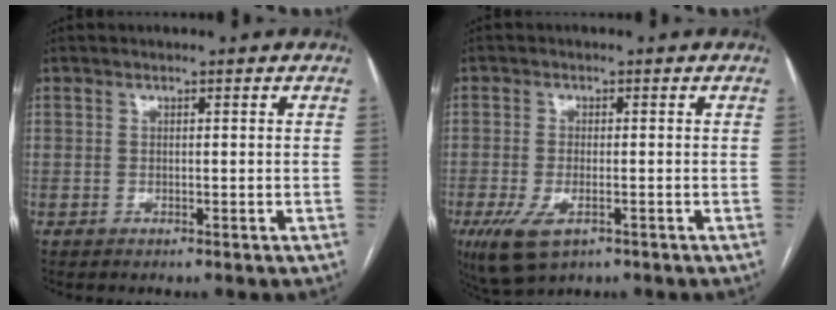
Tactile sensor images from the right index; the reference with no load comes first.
{"total": 6.7, "force": [-3.3, 2.8, 5.2], "torque": [-0.102, -0.016, -0.050]}